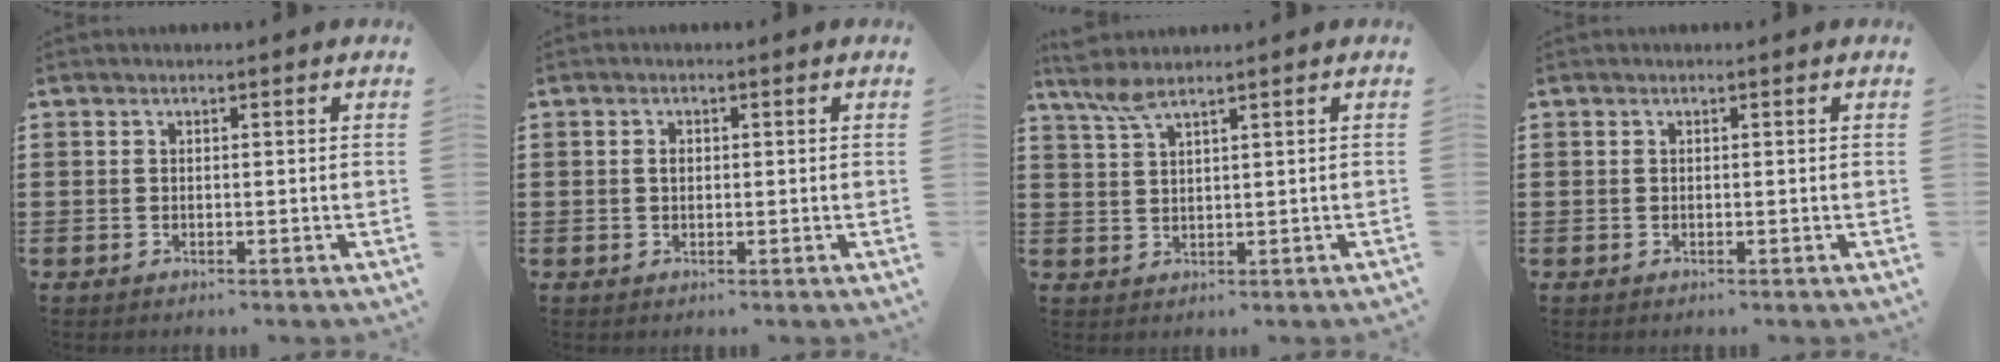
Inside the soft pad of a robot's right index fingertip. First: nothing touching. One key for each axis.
{"total": 1.1, "fx": 0.2, "fy": 0.7, "fz": 0.8, "tx": -0.018, "ty": 0.003, "tz": 0.002}
{"total": 3.5, "fx": 2.4, "fy": 0.5, "fz": 2.4, "tx": -0.056, "ty": 0.002, "tz": 0.043}
{"total": 0.0}